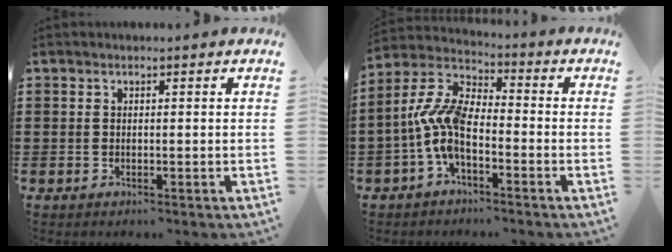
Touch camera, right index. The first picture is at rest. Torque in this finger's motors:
{"motor_torque": [1.74, 0.40, 0.78, 0.21]}